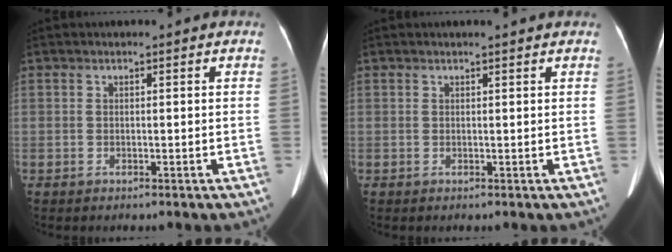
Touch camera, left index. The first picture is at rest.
{"total": 1.7, "force": [1.6, -0.1, 0.7], "torque": [-0.010, 0.008, 0.021]}